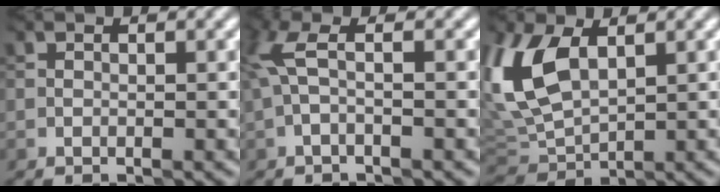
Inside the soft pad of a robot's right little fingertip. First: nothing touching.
{"total": 2.8, "force": [0.3, 1.1, 2.5], "torque": [-0.065, 0.014, -0.001]}
{"total": 8.7, "force": [2.3, 5.4, 6.4], "torque": [-0.179, 0.007, 0.048]}